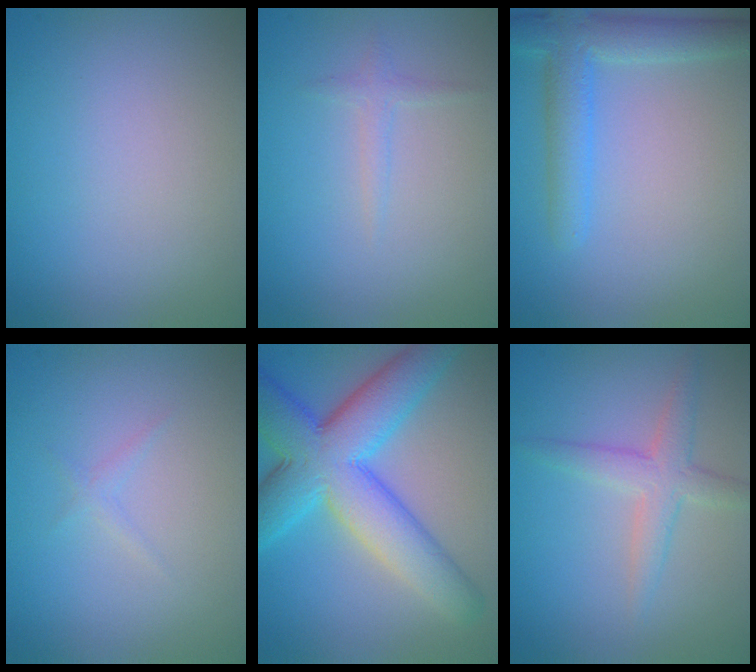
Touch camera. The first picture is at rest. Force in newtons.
{"total": 1.0, "press": 1.0, "slide": 0.1}
{"total": 4.5, "press": 4.5, "slide": 0.4}
{"total": 0.7, "press": 0.7, "slide": 0.0}
{"total": 10.2, "press": 10.2, "slide": 0.2}
{"total": 2.9, "press": 2.9, "slide": 0.1}